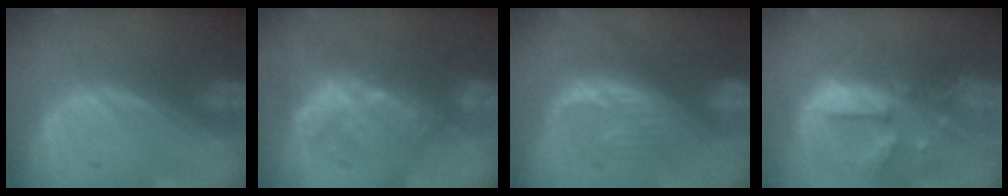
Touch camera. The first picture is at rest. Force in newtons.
{"total": 9.4, "press": 8.7, "slide": 3.8}
{"total": 8.3, "press": 8.1, "slide": 2.0}
{"total": 10.7, "press": 9.5, "slide": 5.0}